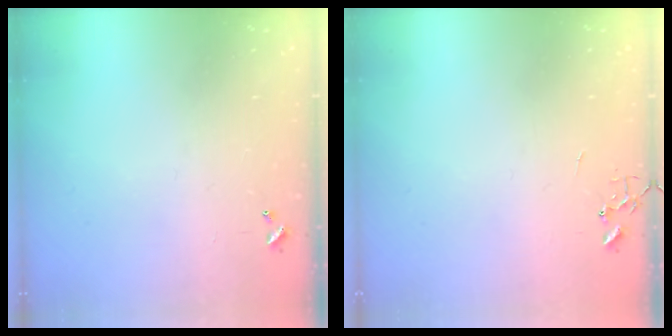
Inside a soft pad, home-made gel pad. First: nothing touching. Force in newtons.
{"total": 0.0}